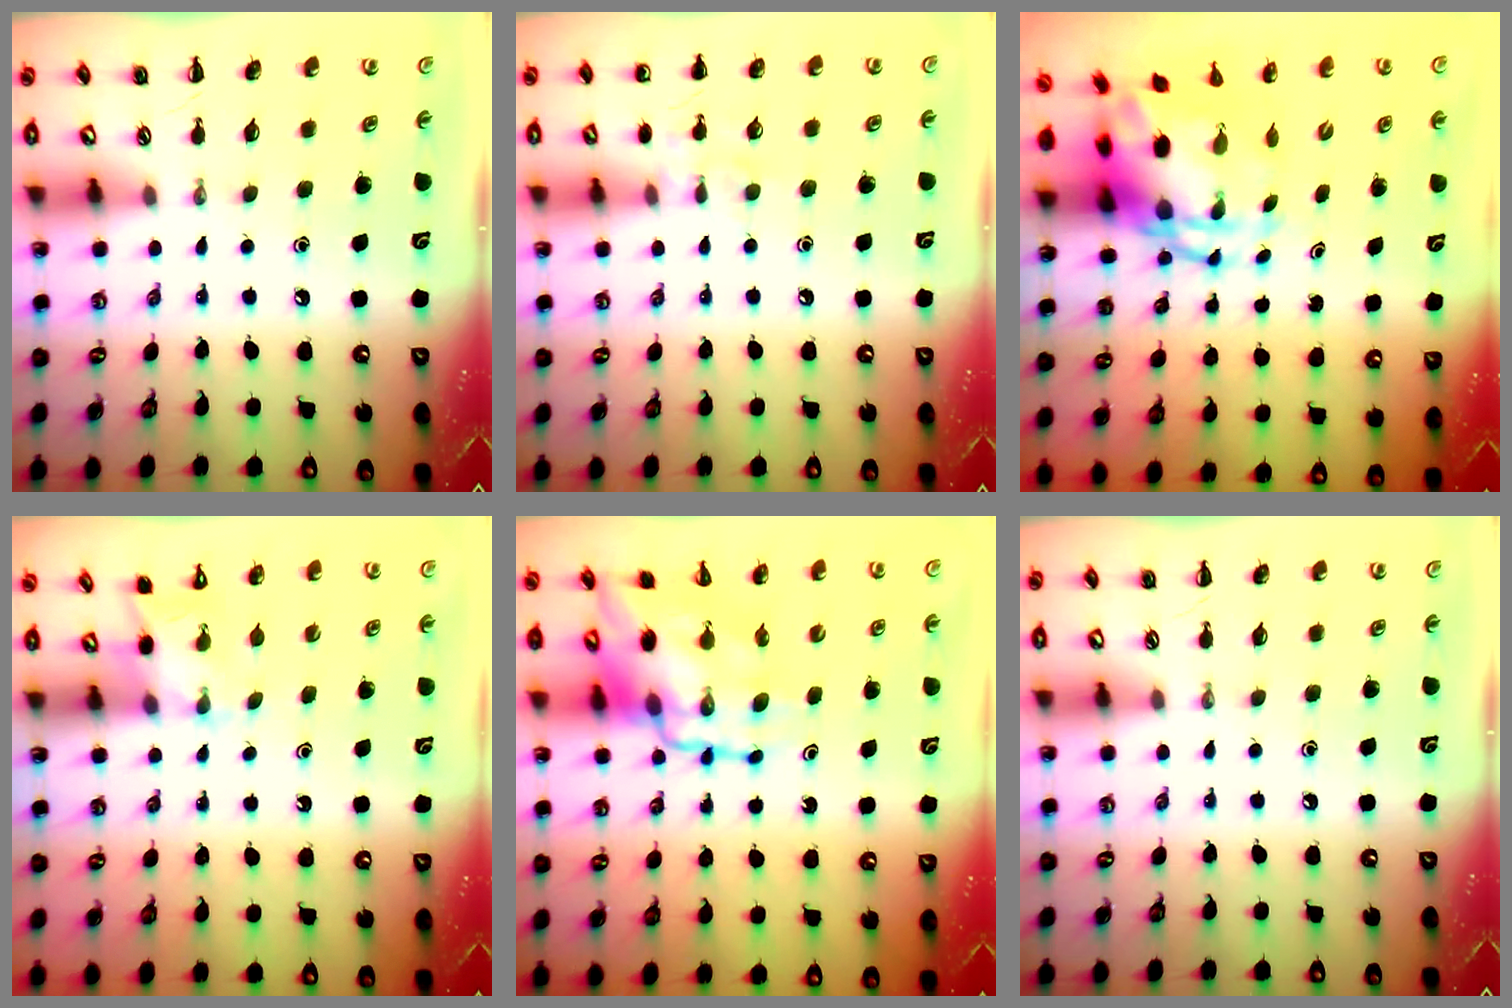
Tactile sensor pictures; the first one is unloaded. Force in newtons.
{"total": 6.8, "press": 6.5, "slide": 2.0}
{"total": 7.7, "press": 7.4, "slide": 2.1}
{"total": 3.5, "press": 3.3, "slide": 1.1}
{"total": 14.7, "press": 14.2, "slide": 3.9}
{"total": 0.0}